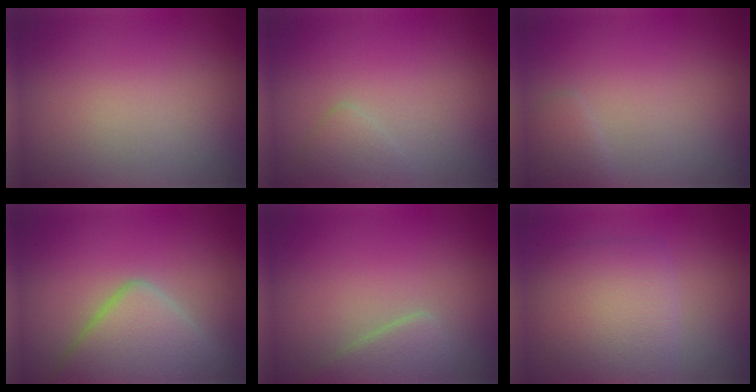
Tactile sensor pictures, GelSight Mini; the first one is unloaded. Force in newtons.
{"total": 1.2, "press": 1.2, "slide": 0.1}
{"total": 1.1, "press": 1.1, "slide": 0.1}
{"total": 6.3, "press": 6.3, "slide": 0.3}
{"total": 2.3, "press": 2.3, "slide": 0.1}
{"total": 4.9, "press": 4.9, "slide": 0.2}